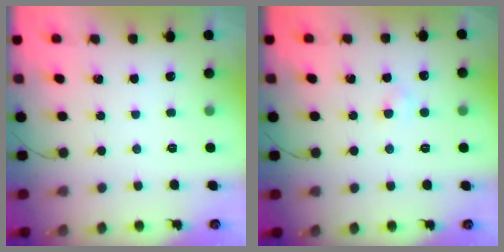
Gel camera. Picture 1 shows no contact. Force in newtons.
{"total": 1.8, "press": 1.6, "slide": 0.8}